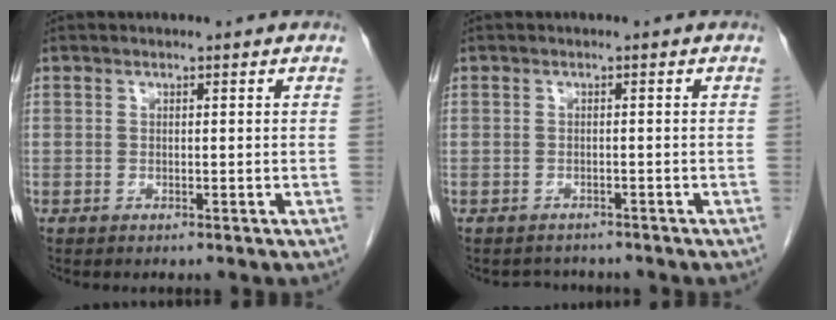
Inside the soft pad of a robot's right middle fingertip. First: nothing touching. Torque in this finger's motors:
{"motor_torque": [-0.69, -0.32, -0.22, -0.04]}